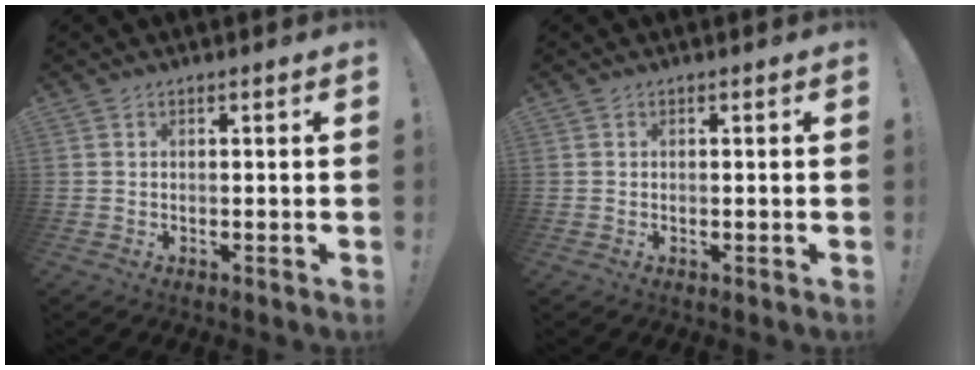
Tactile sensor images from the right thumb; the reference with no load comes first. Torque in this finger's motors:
{"motor_torque": [0.06, -0.03, -0.01, -0.25, -0.01]}